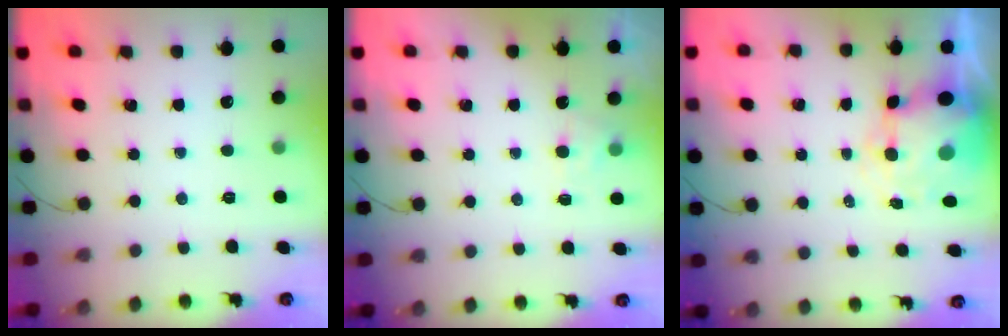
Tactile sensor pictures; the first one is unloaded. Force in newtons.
{"total": 4.0, "press": 3.7, "slide": 1.4}
{"total": 8.9, "press": 8.6, "slide": 2.3}